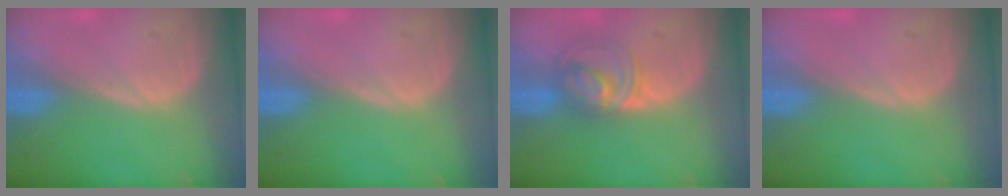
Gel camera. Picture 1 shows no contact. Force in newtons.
{"total": 0.0}
{"total": 5.6, "press": 5.6, "slide": 0.5}
{"total": 0.0}